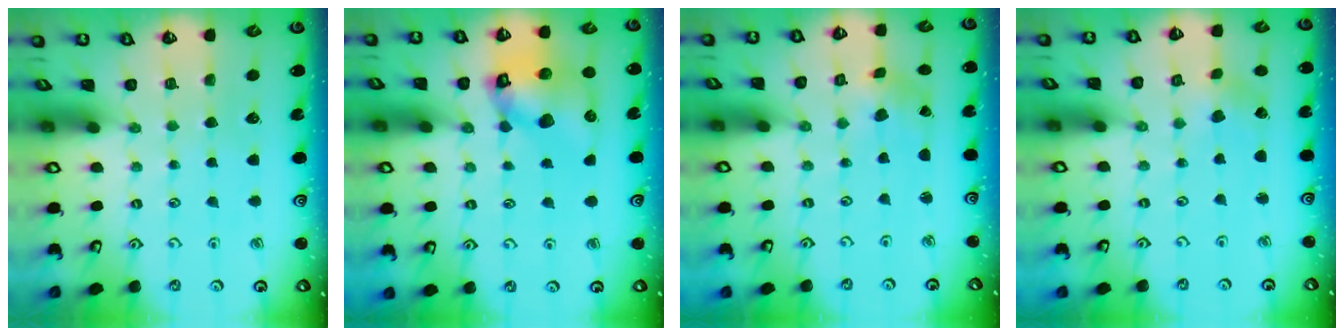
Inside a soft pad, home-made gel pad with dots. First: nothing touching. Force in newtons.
{"total": 11.8, "press": 11.7, "slide": 1.7}
{"total": 2.7, "press": 2.3, "slide": 1.3}
{"total": 1.4, "press": 1.4, "slide": 0.1}